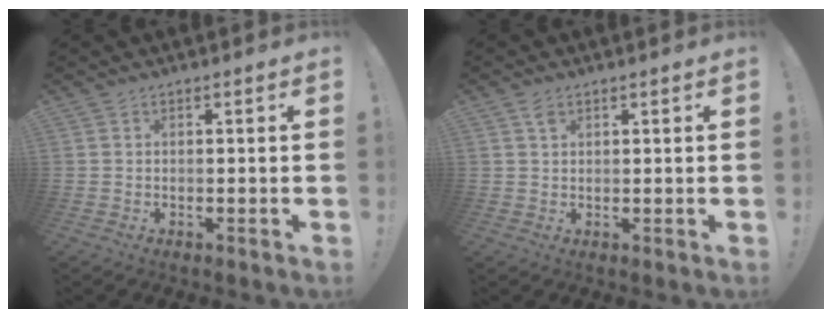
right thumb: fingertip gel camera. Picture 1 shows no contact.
{"total": 2.1, "force": [1.3, 1.2, 1.1], "torque": [-0.009, -0.008, 0.022]}